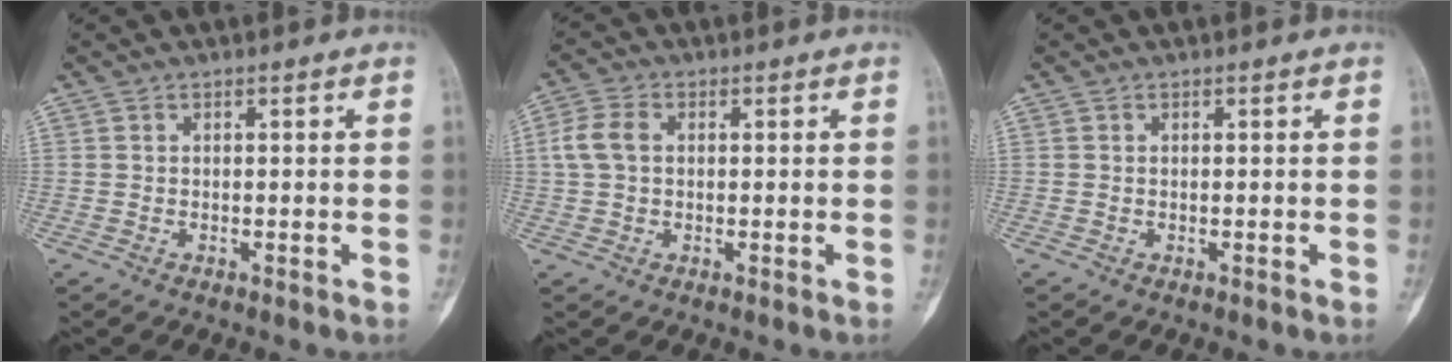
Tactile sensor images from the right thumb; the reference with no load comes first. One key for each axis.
{"total": 5.0, "fx": 0.7, "fy": 3.5, "fz": 3.6, "tx": -0.084, "ty": 0.013, "tz": 0.010}
{"total": 0.0}